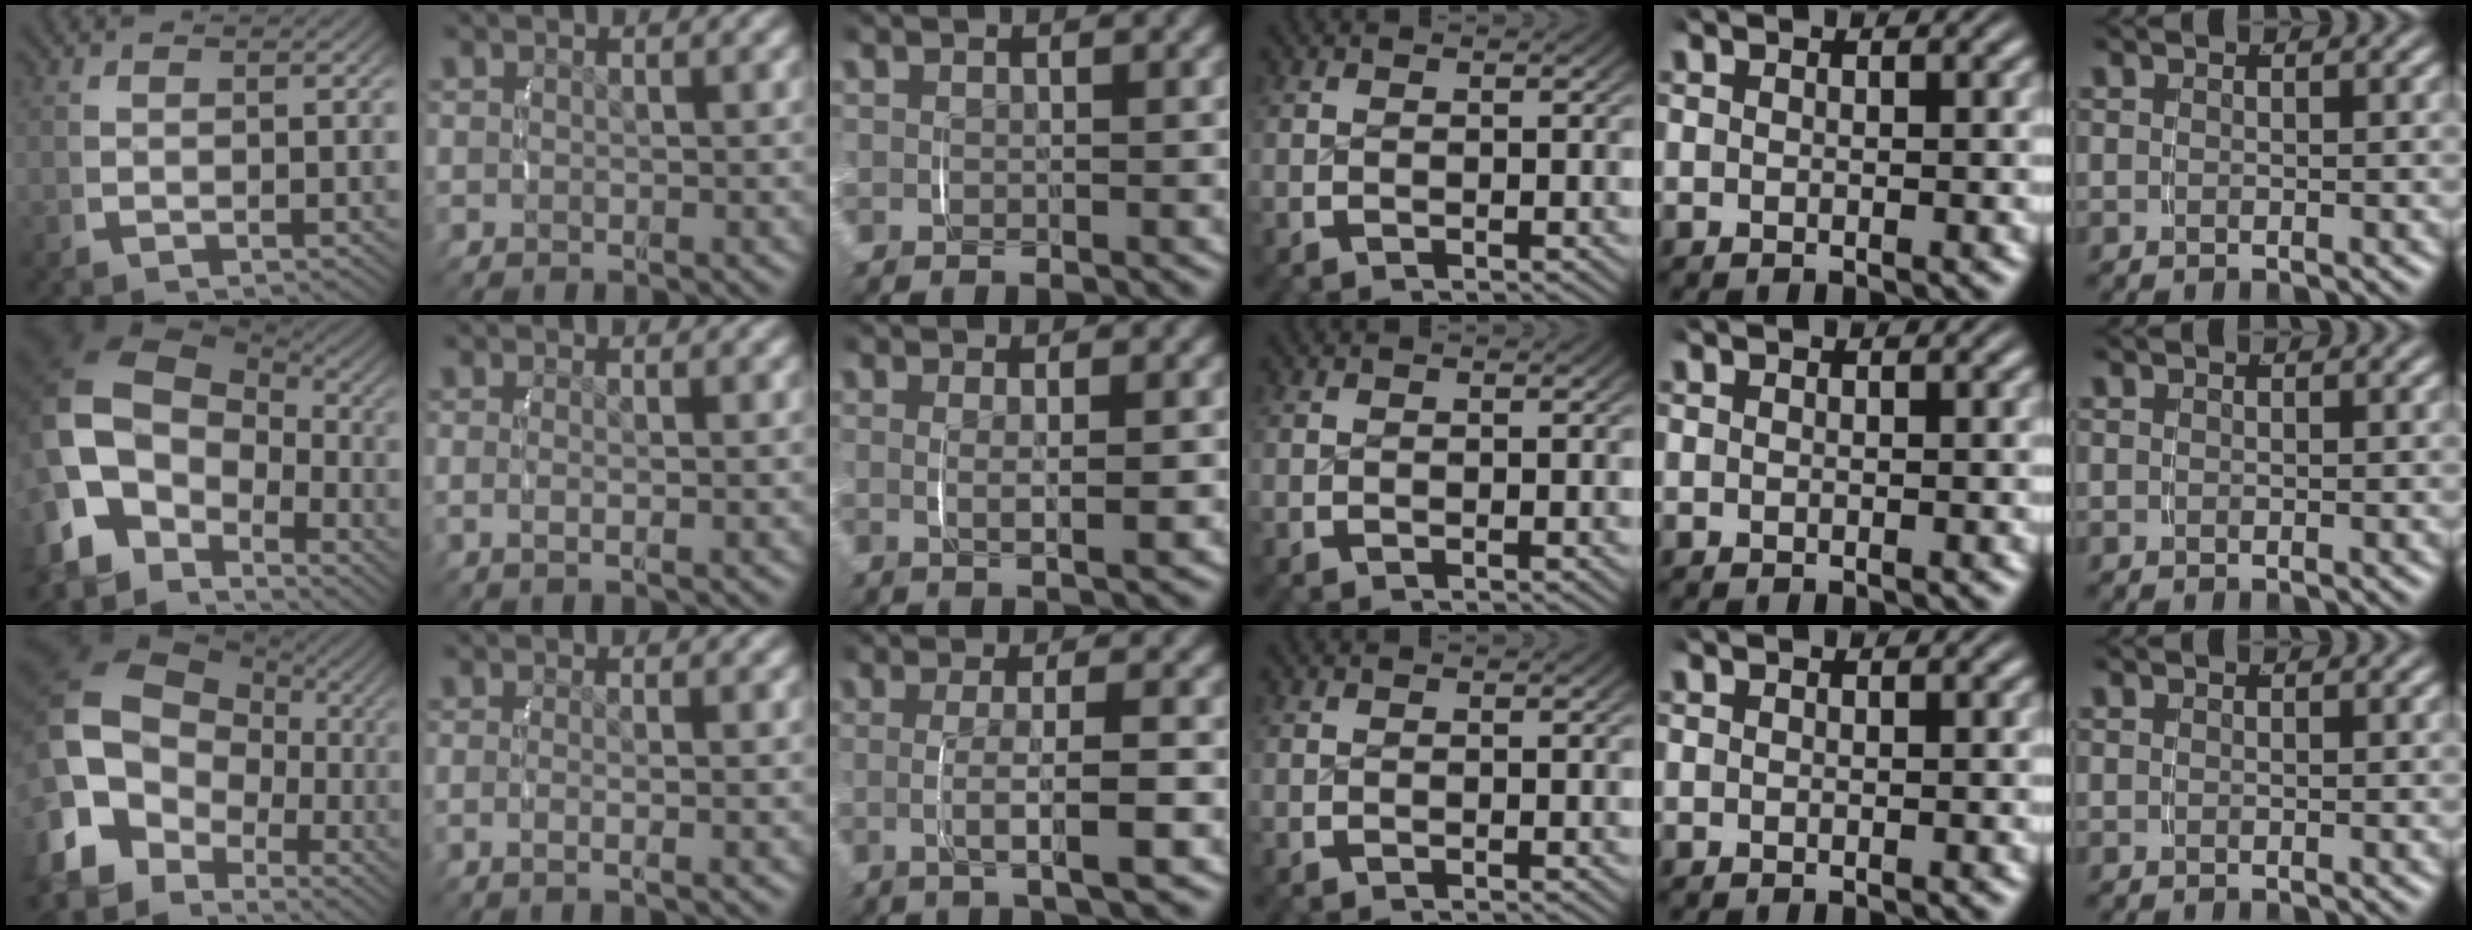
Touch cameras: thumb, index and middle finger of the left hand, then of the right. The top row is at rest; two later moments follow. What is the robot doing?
{"motion": "lift_and_place", "object": "napkin"}